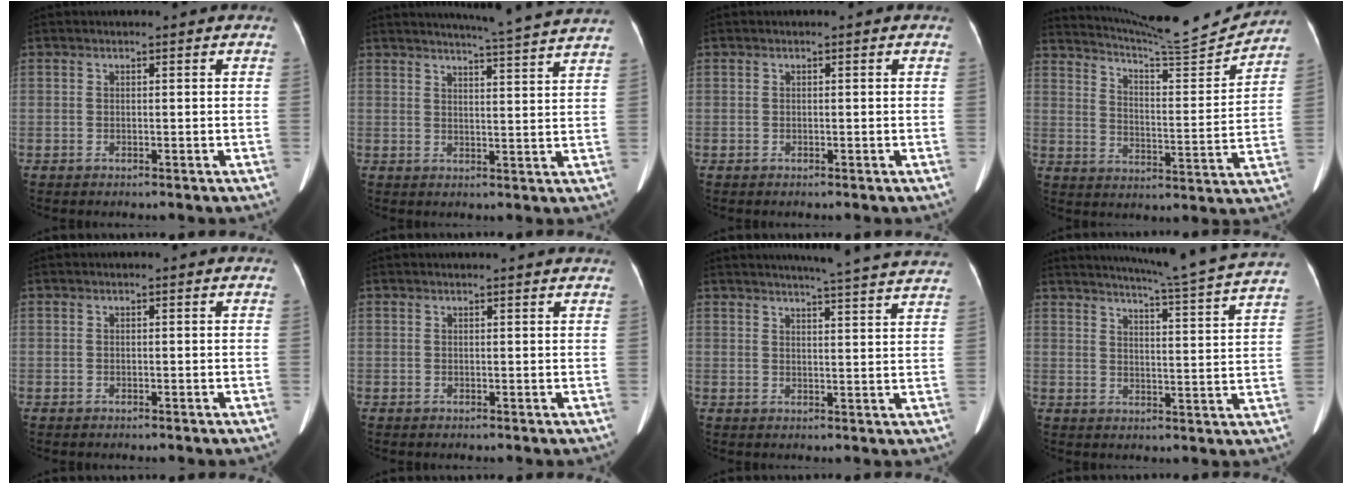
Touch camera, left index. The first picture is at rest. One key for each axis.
{"total": 12.3, "fx": 11.5, "fy": -1.8, "fz": 4.0, "tx": -0.068, "ty": -0.031, "tz": 0.132}
{"total": 0.0}
{"total": 15.5, "fx": 15.2, "fy": -0.7, "fz": 3.2, "tx": -0.069, "ty": -0.046, "tz": 0.219}
{"total": 0.0}
{"total": 4.4, "fx": 4.2, "fy": 0.1, "fz": 1.2, "tx": -0.014, "ty": 0.017, "tz": 0.042}
{"total": 16.5, "fx": 15.6, "fy": -0.6, "fz": 5.6, "tx": -0.083, "ty": -0.036, "tz": 0.179}
{"total": 17.1, "fx": 15.7, "fy": -2.3, "fz": 6.4, "tx": -0.112, "ty": -0.055, "tz": 0.192}